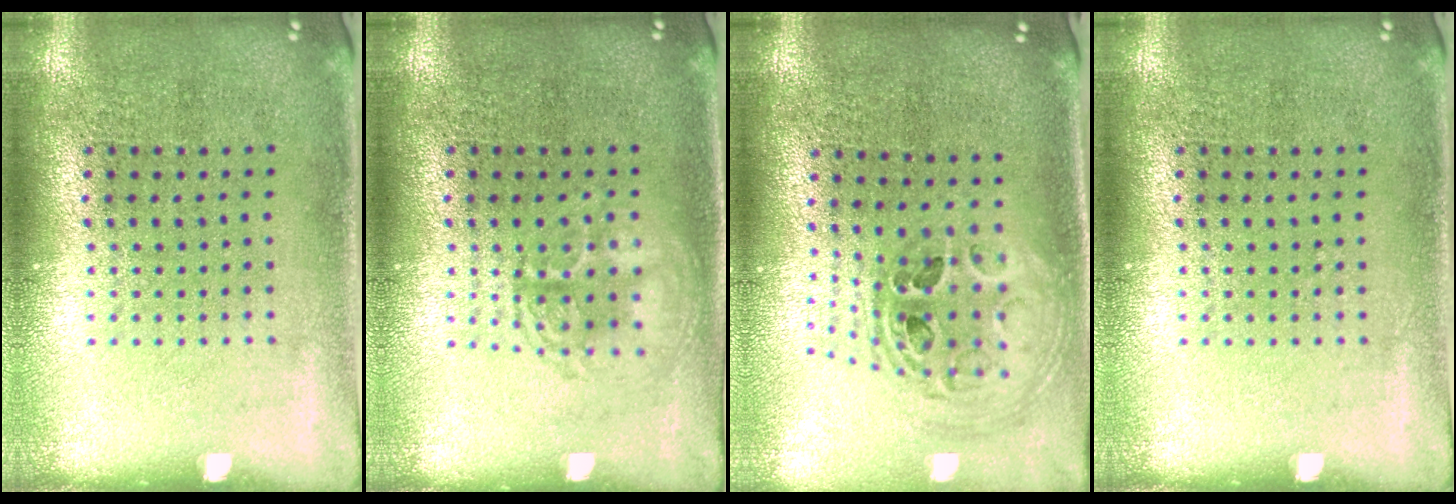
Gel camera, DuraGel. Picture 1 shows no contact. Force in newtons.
{"total": 1.1, "press": 1.1, "slide": 0.2}
{"total": 1.2, "press": 1.1, "slide": 0.5}
{"total": 0.0}